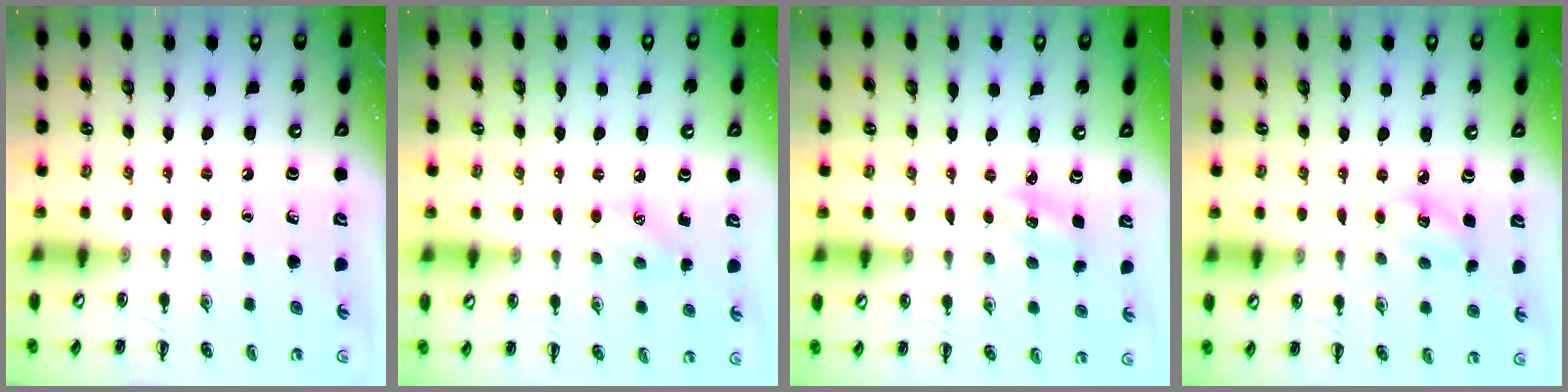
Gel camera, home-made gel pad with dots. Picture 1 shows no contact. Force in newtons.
{"total": 5.5, "press": 5.3, "slide": 1.4}
{"total": 4.0, "press": 3.8, "slide": 1.2}
{"total": 4.2, "press": 4.0, "slide": 1.2}